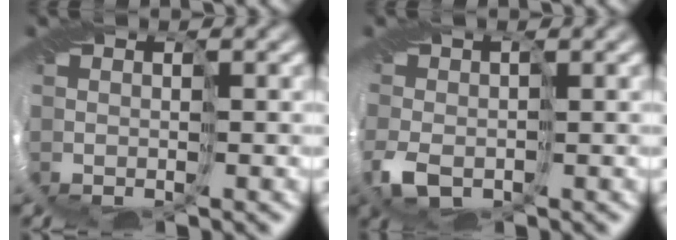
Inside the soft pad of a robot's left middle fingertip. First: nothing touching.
{"total": 3.0, "force": [-1.0, 1.8, 2.2], "torque": [-0.056, 0.002, -0.021]}